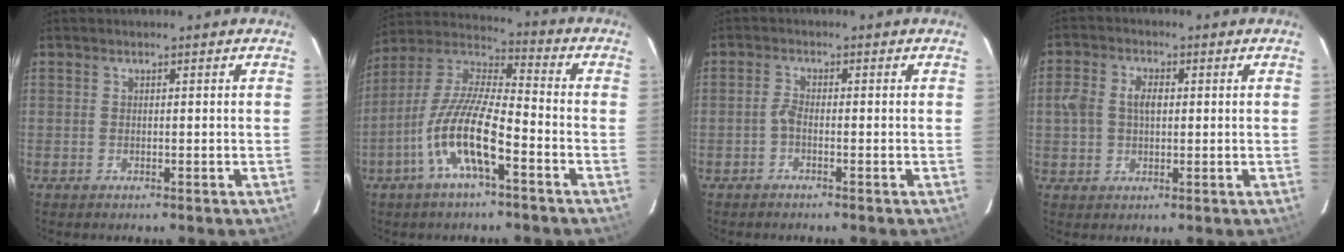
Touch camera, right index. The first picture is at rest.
{"total": 13.8, "force": [-6.2, 3.1, 11.9], "torque": [-0.241, -0.004, -0.123]}
{"total": 1.5, "force": [-1.0, 0.5, 1.0], "torque": [-0.027, 0.005, -0.022]}
{"total": 5.8, "force": [0.4, 4.0, 4.2], "torque": [-0.085, 0.014, 0.008]}